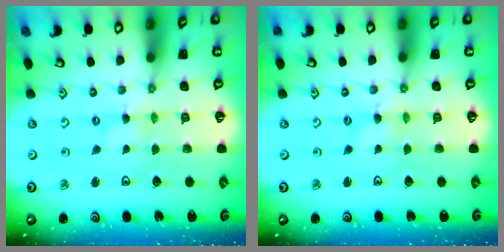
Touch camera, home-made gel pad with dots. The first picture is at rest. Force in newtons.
{"total": 0.8, "press": 0.7, "slide": 0.3}